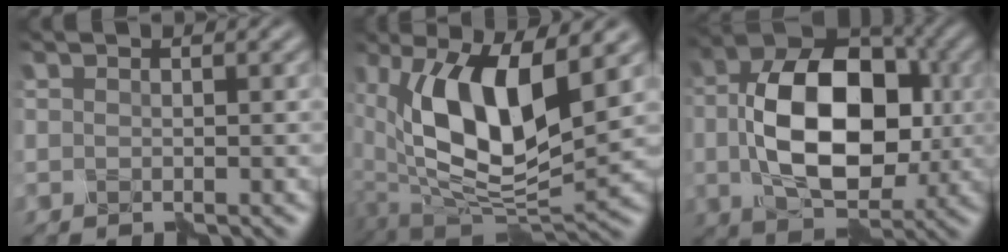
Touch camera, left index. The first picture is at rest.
{"total": 12.4, "force": [3.1, 5.6, 10.6], "torque": [-0.182, -0.012, 0.056]}
{"total": 12.4, "force": [0.1, 8.1, 9.4], "torque": [-0.158, 0.002, 0.000]}